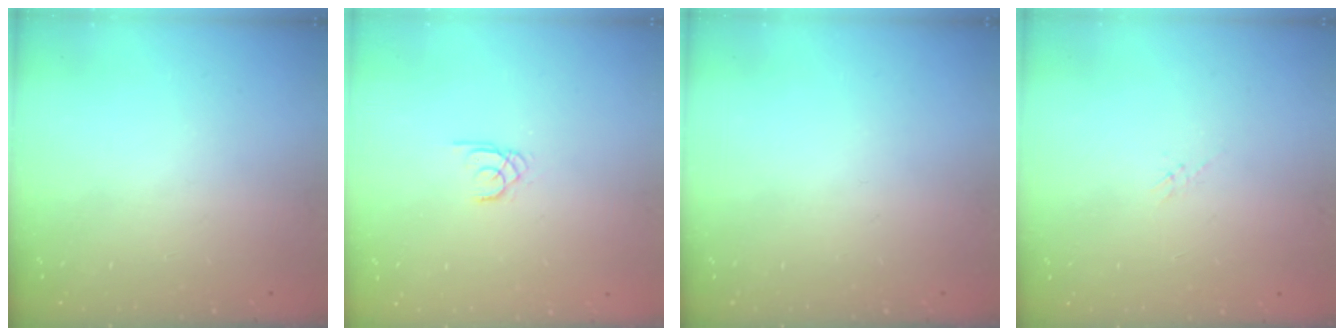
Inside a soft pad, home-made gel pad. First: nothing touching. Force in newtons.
{"total": 1.3, "press": 1.3, "slide": 0.1}
{"total": 0.0}
{"total": 0.5, "press": 0.5, "slide": 0.2}